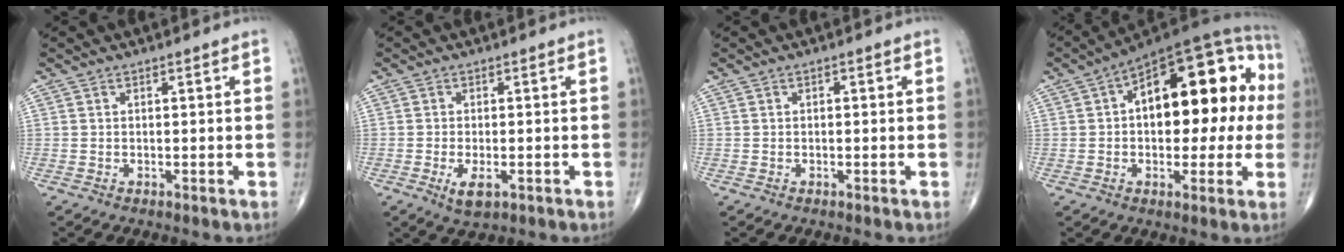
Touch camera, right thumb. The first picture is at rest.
{"total": 3.8, "force": [-1.5, 1.6, 3.1], "torque": [-0.055, -0.008, -0.020]}
{"total": 0.7, "force": [0.1, 0.3, 0.5], "torque": [-0.004, 0.002, -0.001]}
{"total": 23.0, "force": [2.8, 11.9, 19.5], "torque": [-0.237, 0.043, 0.028]}